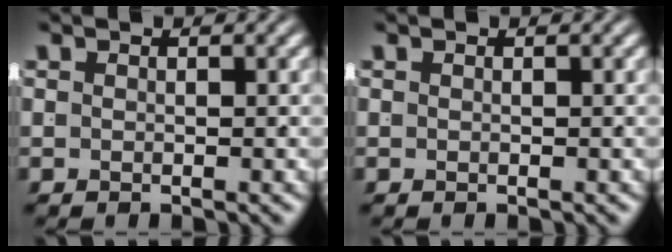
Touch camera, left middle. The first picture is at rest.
{"total": 0.0}